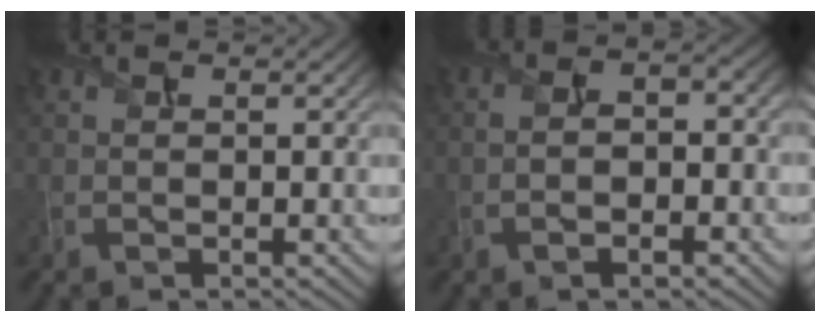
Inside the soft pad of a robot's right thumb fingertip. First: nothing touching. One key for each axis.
{"total": 4.1, "fx": -1.5, "fy": 1.8, "fz": 3.4, "tx": -0.052, "ty": 0.000, "tz": -0.029}